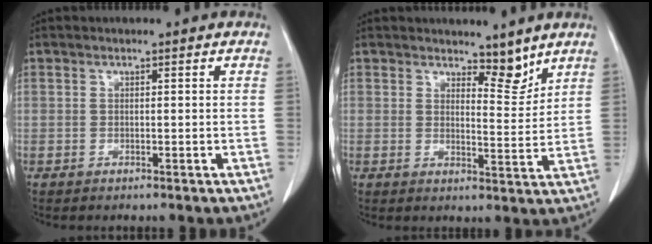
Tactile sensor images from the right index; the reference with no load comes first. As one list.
[{"total": 4.5, "force": [3.8, 1.4, 1.7], "torque": [-0.018, -0.011, 0.061]}]